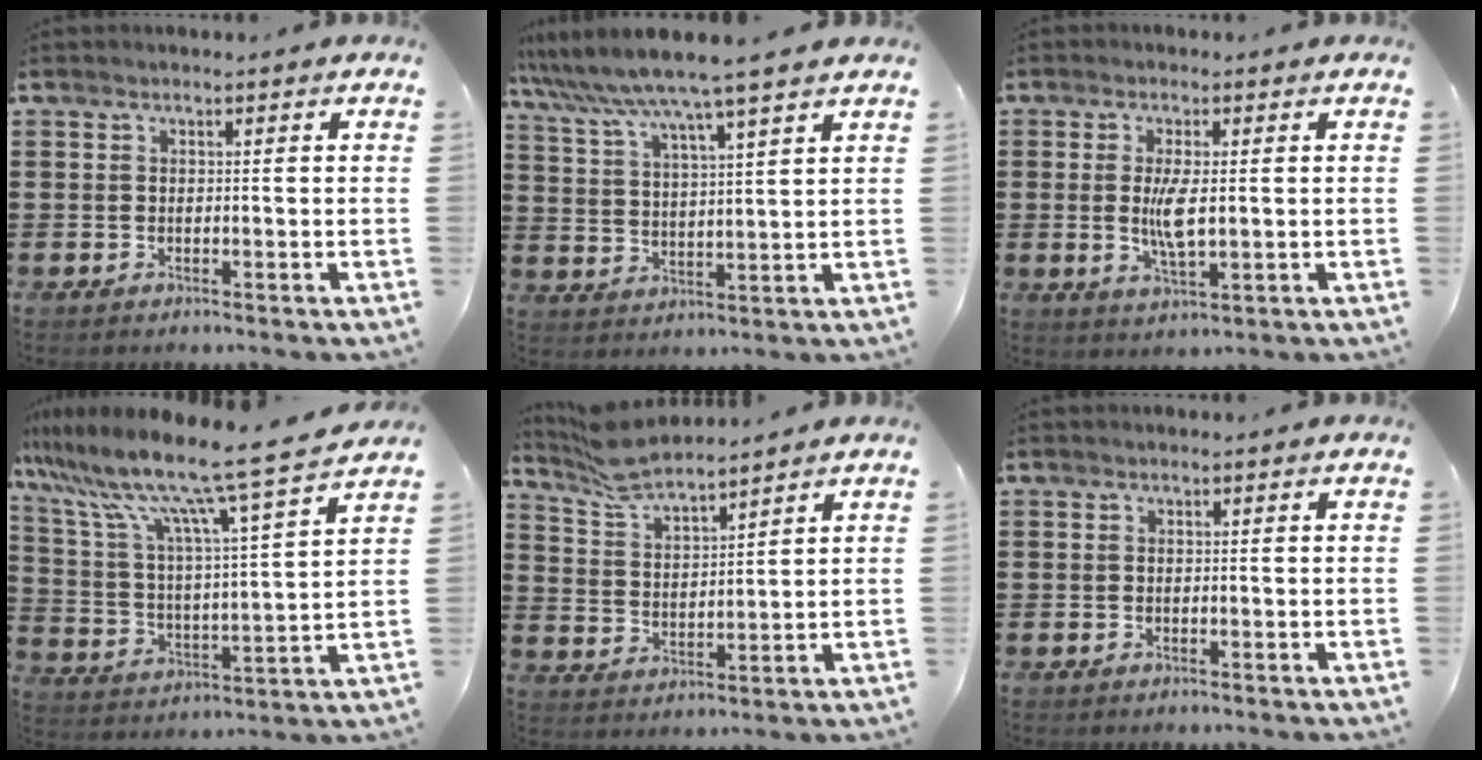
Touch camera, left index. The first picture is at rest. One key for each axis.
{"total": 6.7, "fx": 5.8, "fy": -0.9, "fz": 3.1, "tx": -0.084, "ty": -0.037, "tz": 0.095}
{"total": 5.1, "fx": 0.2, "fy": 1.4, "fz": 4.9, "tx": -0.106, "ty": -0.003, "tz": -0.002}
{"total": 11.0, "fx": 9.2, "fy": -0.8, "fz": 5.9, "tx": -0.153, "ty": -0.071, "tz": 0.146}
{"total": 6.8, "fx": 6.3, "fy": 1.1, "fz": 2.2, "tx": -0.067, "ty": -0.017, "tz": 0.117}
{"total": 0.0}